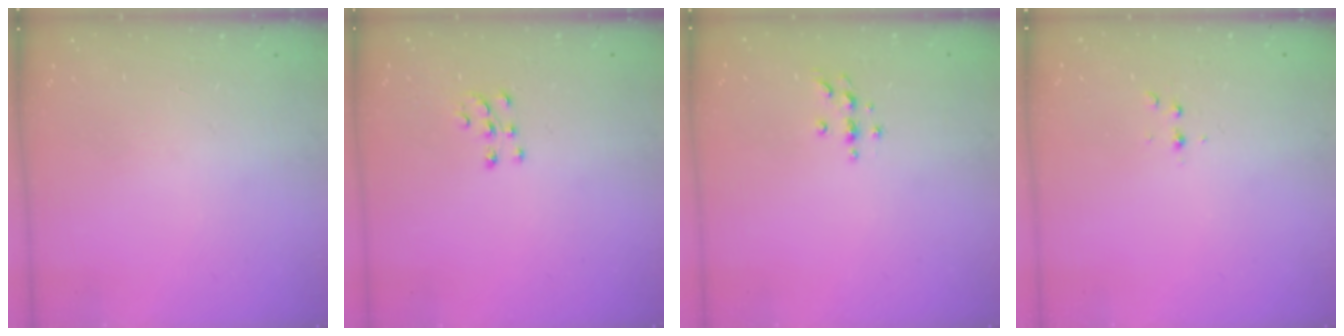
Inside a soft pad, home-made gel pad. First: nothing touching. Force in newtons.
{"total": 7.6, "press": 7.6, "slide": 0.5}
{"total": 3.7, "press": 3.6, "slide": 0.5}
{"total": 3.1, "press": 2.7, "slide": 1.6}